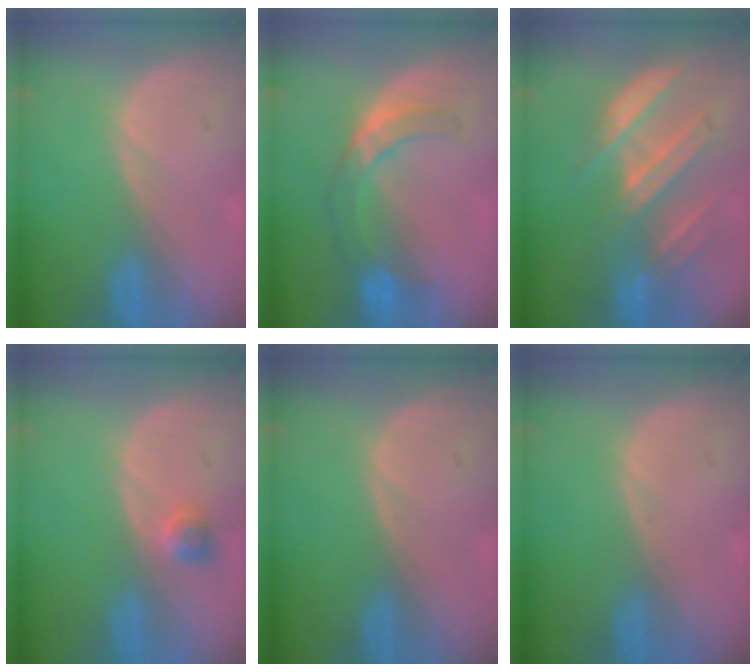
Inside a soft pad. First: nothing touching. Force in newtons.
{"total": 7.3, "press": 6.4, "slide": 3.4}
{"total": 8.2, "press": 7.8, "slide": 2.5}
{"total": 2.3, "press": 2.0, "slide": 1.1}
{"total": 0.0}
{"total": 0.0}